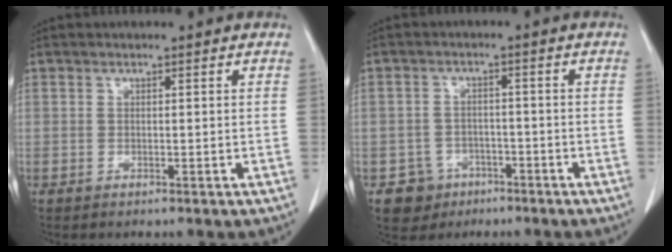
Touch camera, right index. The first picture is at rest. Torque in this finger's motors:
{"motor_torque": [-0.12, -0.12, -0.70, -0.18]}